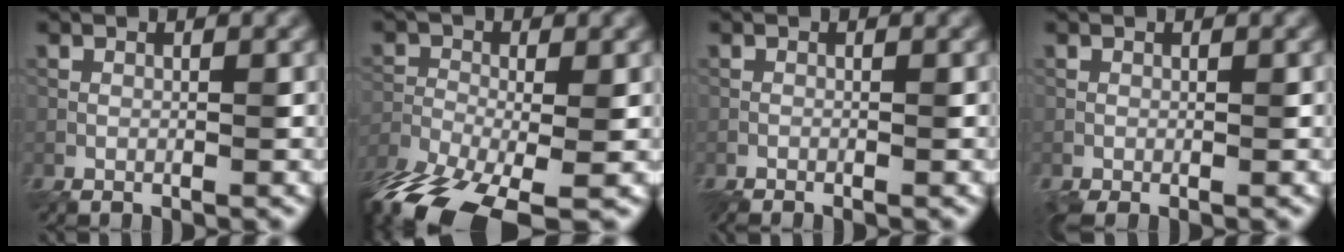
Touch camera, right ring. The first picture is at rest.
{"total": 10.9, "force": [-8.2, 3.3, 6.4], "torque": [-0.137, -0.027, -0.149]}
{"total": 1.1, "force": [-0.9, 0.1, 0.6], "torque": [-0.014, -0.003, -0.018]}
{"total": 1.0, "force": [-0.5, 0.3, 0.8], "torque": [-0.020, -0.006, -0.010]}